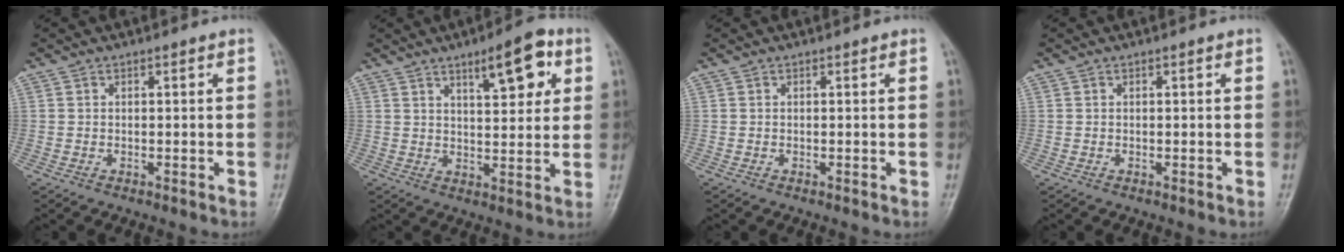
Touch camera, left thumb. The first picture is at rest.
{"total": 9.7, "force": [4.6, 3.3, 7.8], "torque": [-0.091, -0.020, 0.064]}
{"total": 0.0}
{"total": 0.0}